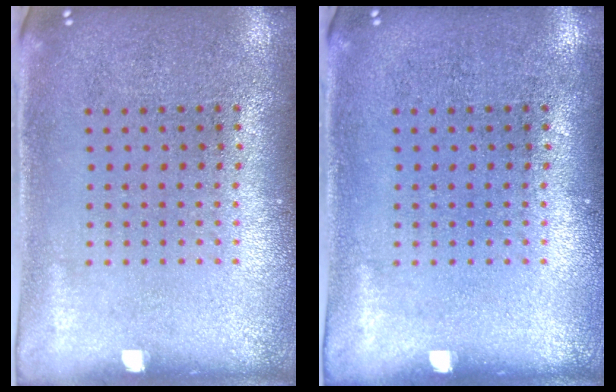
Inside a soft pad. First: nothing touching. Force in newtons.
{"total": 0.0}